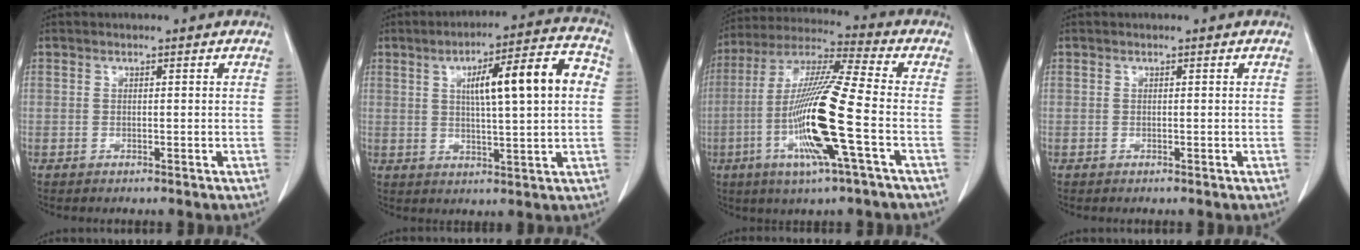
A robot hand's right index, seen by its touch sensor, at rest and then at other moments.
{"total": 13.3, "force": [2.7, 1.6, 13.0], "torque": [-0.191, 0.029, 0.039]}
{"total": 16.7, "force": [-4.6, -0.2, 16.1], "torque": [-0.327, -0.014, -0.096]}
{"total": 0.0}